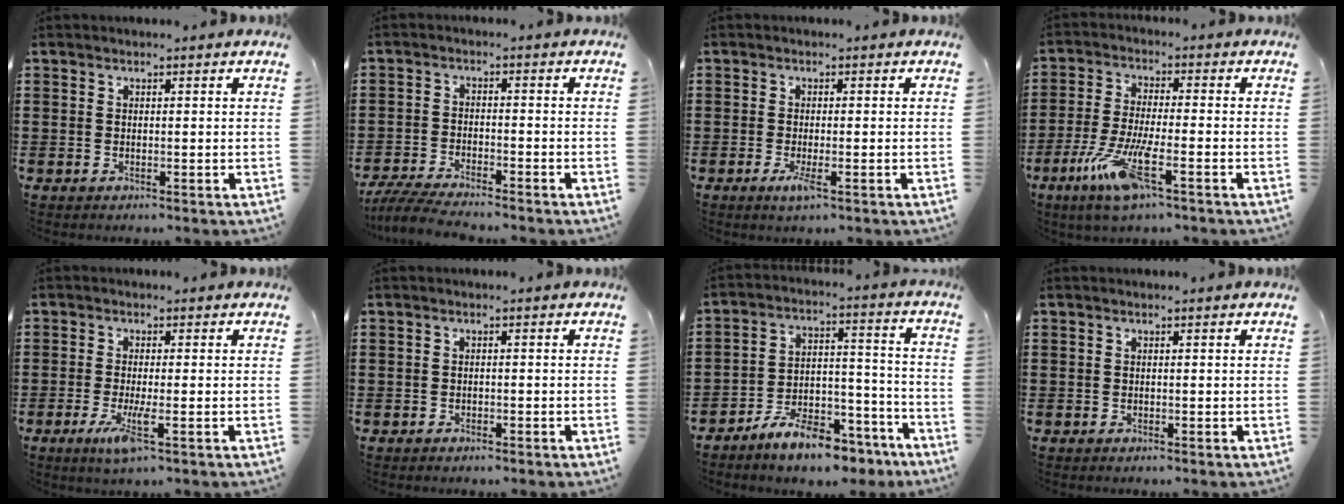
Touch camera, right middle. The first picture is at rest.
{"total": 4.7, "force": [-4.4, 0.2, 1.7], "torque": [-0.048, -0.015, -0.091]}
{"total": 2.4, "force": [-0.9, 0.3, 2.2], "torque": [-0.051, -0.012, -0.019]}
{"total": 9.3, "force": [-4.7, 1.8, 7.9], "torque": [-0.177, -0.014, -0.090]}
{"total": 4.6, "force": [-1.7, 0.3, 4.2], "torque": [-0.091, -0.020, -0.033]}
{"total": 0.8, "force": [-0.7, 0.2, 0.1], "torque": [-0.003, -0.002, -0.015]}
{"total": 9.6, "force": [-8.4, 2.6, 3.8], "torque": [-0.058, 0.033, -0.156]}
{"total": 0.0}